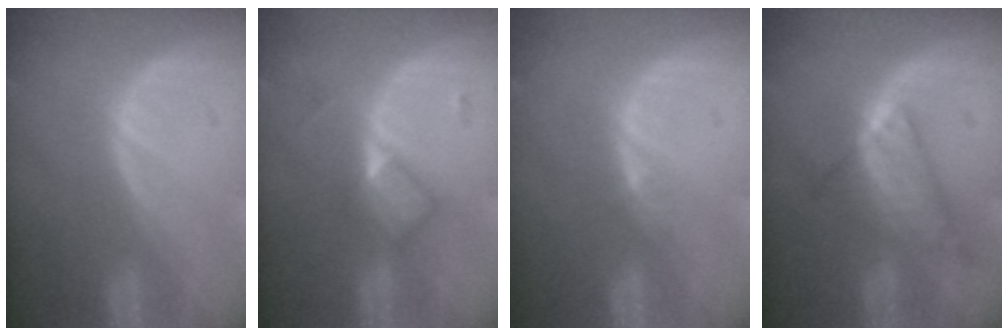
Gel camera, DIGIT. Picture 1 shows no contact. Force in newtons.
{"total": 4.7, "press": 4.2, "slide": 2.0}
{"total": 0.9, "press": 0.7, "slide": 0.6}
{"total": 7.6, "press": 6.4, "slide": 4.1}